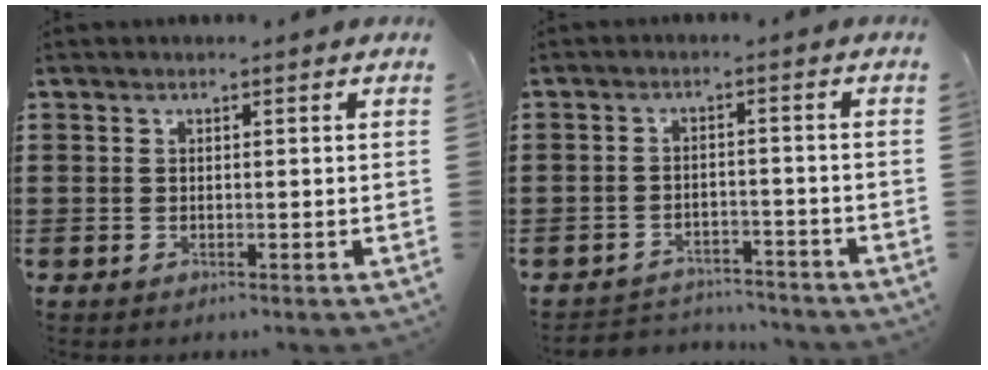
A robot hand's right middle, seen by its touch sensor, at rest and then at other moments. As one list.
[{"total": 3.4, "force": [-3.3, 0.6, -0.2], "torque": [-0.004, 0.001, -0.072]}]